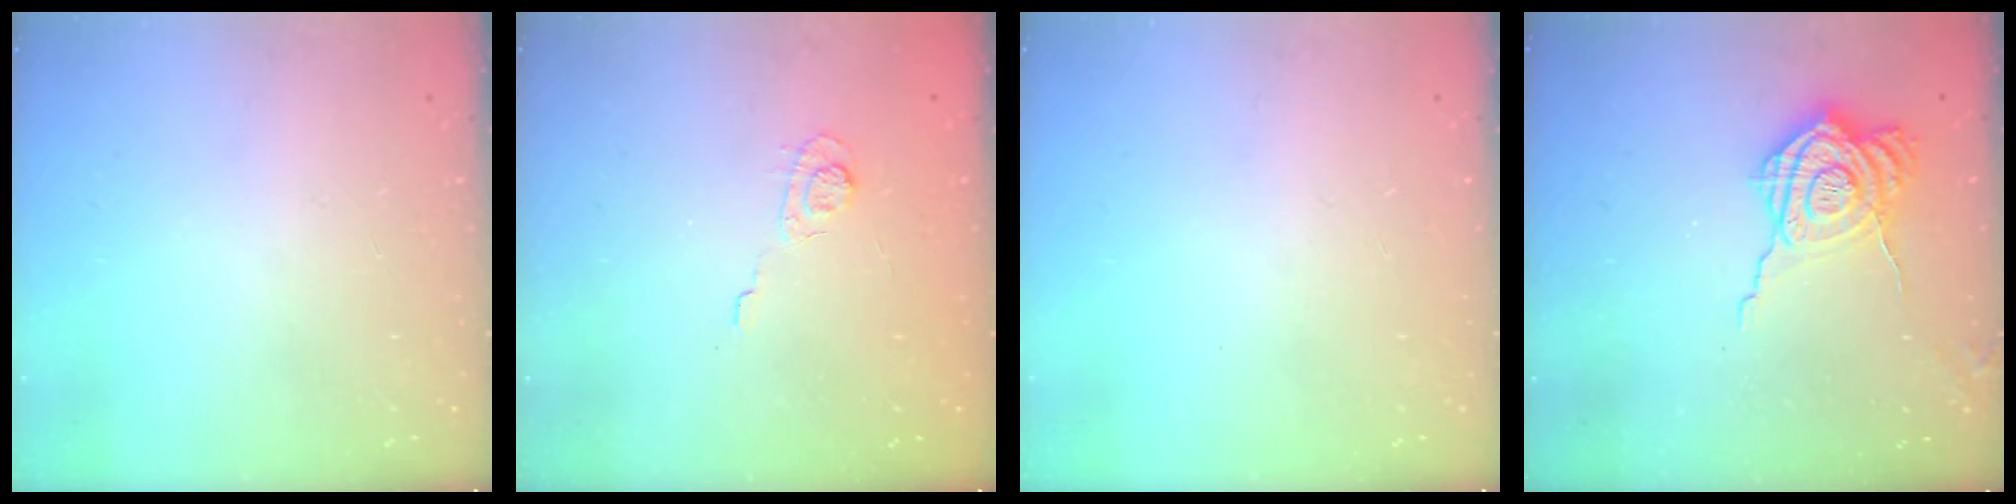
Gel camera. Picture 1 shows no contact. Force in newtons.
{"total": 3.1, "press": 2.7, "slide": 1.5}
{"total": 0.0}
{"total": 10.9, "press": 10.9, "slide": 1.0}